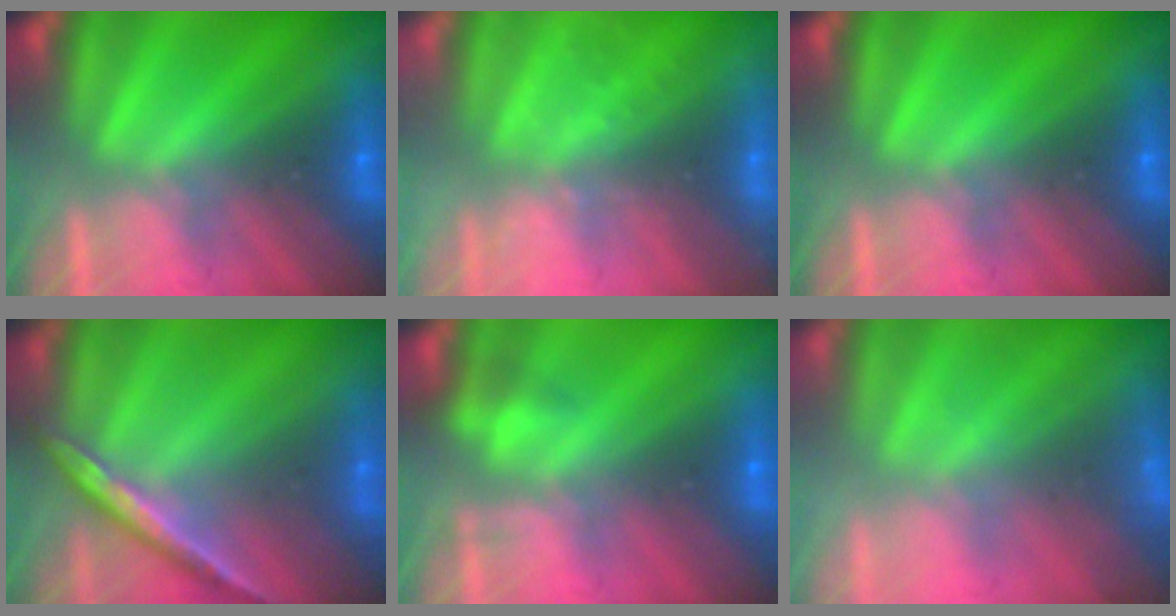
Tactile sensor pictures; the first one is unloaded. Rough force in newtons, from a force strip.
{"total": 2.3}
{"total": 0.0}
{"total": 1.5}
{"total": 2.1}
{"total": 1.0}